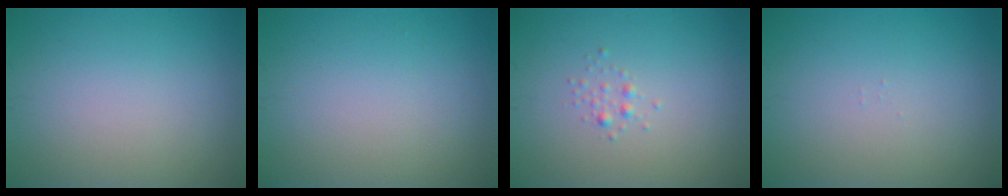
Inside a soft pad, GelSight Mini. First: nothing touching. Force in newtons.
{"total": 0.0}
{"total": 0.8, "press": 0.8, "slide": 0.0}
{"total": 0.0}